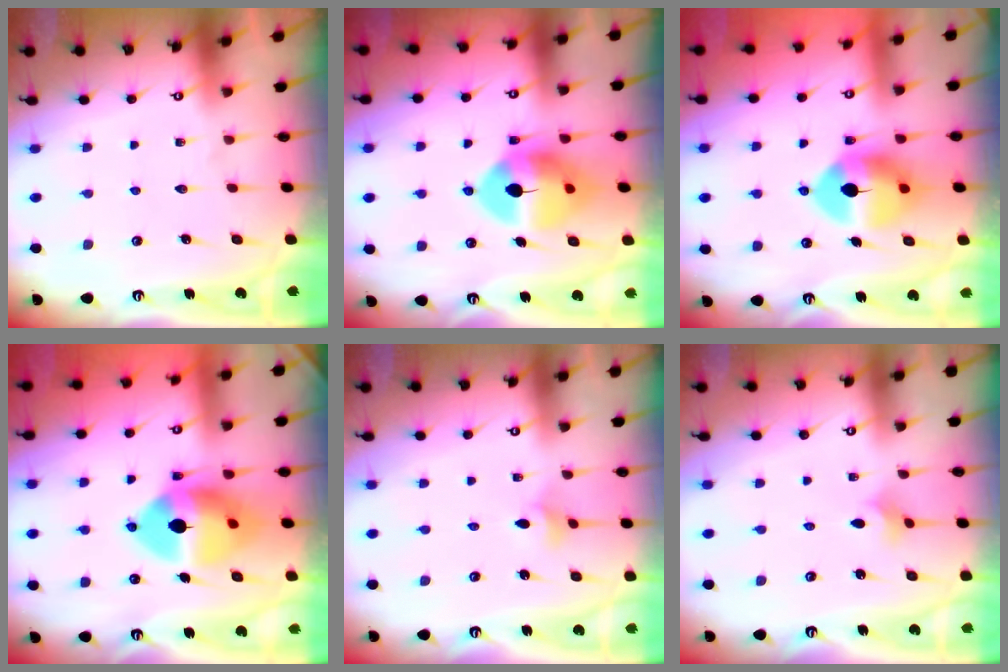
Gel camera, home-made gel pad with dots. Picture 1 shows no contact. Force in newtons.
{"total": 12.8, "press": 12.6, "slide": 1.9}
{"total": 13.3, "press": 13.2, "slide": 1.5}
{"total": 14.2, "press": 14.0, "slide": 2.0}
{"total": 2.9, "press": 2.9, "slide": 0.5}
{"total": 2.2, "press": 2.1, "slide": 0.6}